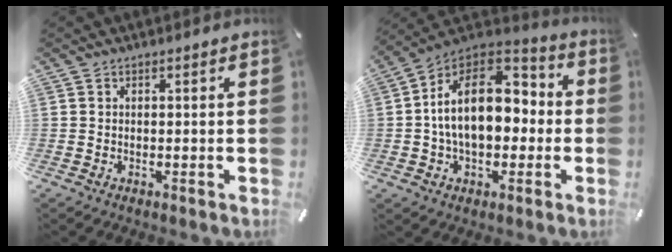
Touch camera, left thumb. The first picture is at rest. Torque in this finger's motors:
{"motor_torque": [0.32, 2.00, 2.76, -0.01, 0.37]}